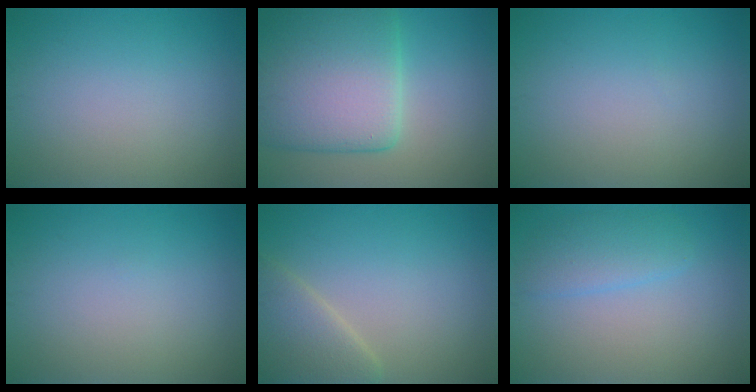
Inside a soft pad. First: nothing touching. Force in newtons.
{"total": 10.7, "press": 10.7, "slide": 0.5}
{"total": 0.0}
{"total": 0.0}
{"total": 4.0, "press": 4.0, "slide": 0.3}
{"total": 2.7, "press": 2.7, "slide": 0.2}